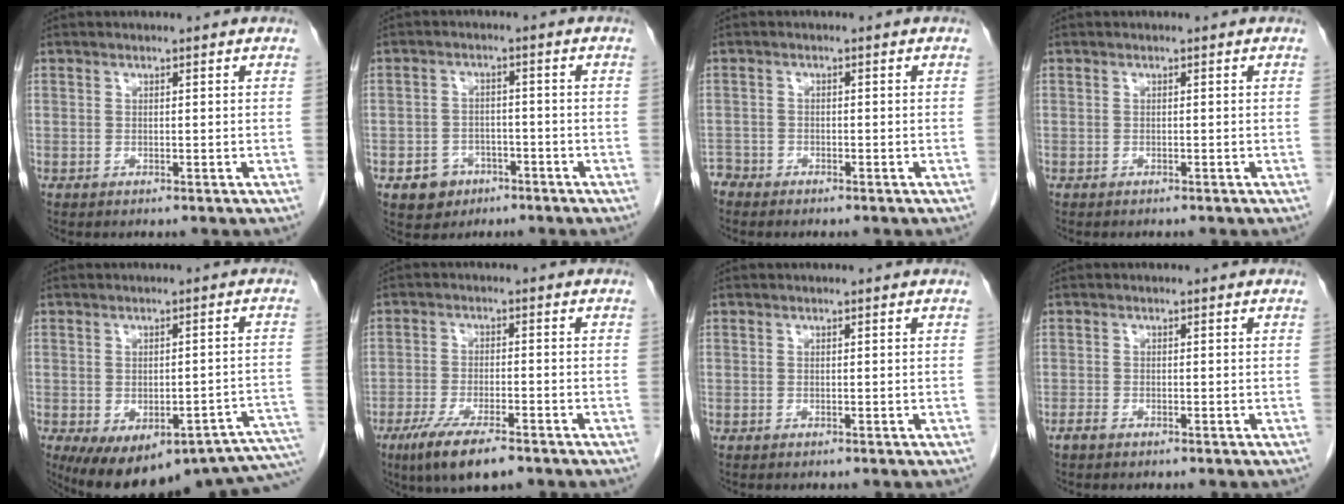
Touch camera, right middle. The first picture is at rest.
{"total": 4.6, "force": [-2.5, 3.7, 1.1], "torque": [-0.015, 0.010, -0.033]}
{"total": 2.2, "force": [-2.1, 0.7, -0.2], "torque": [0.001, -0.002, -0.042]}
{"total": 0.8, "force": [-0.7, 0.2, 0.2], "torque": [-0.010, -0.001, -0.011]}
{"total": 21.7, "force": [-13.5, 8.2, 14.8], "torque": [-0.167, 0.006, -0.146]}
{"total": 9.1, "force": [-6.2, 1.8, 6.4], "torque": [-0.118, -0.020, -0.100]}
{"total": 0.0}
{"total": 1.0, "force": [-0.8, 0.3, 0.6], "torque": [-0.018, -0.002, -0.015]}